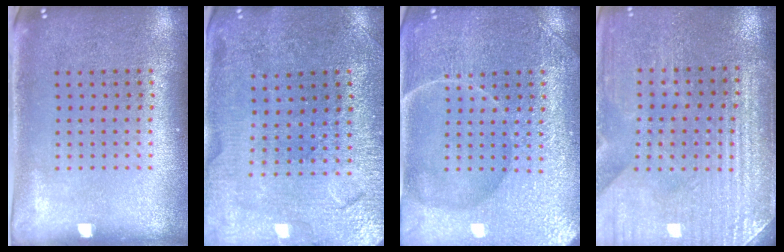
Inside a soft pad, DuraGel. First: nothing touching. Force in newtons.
{"total": 1.5, "press": 1.5, "slide": 0.2}
{"total": 4.4, "press": 4.4, "slide": 0.4}
{"total": 3.3, "press": 3.3, "slide": 0.2}